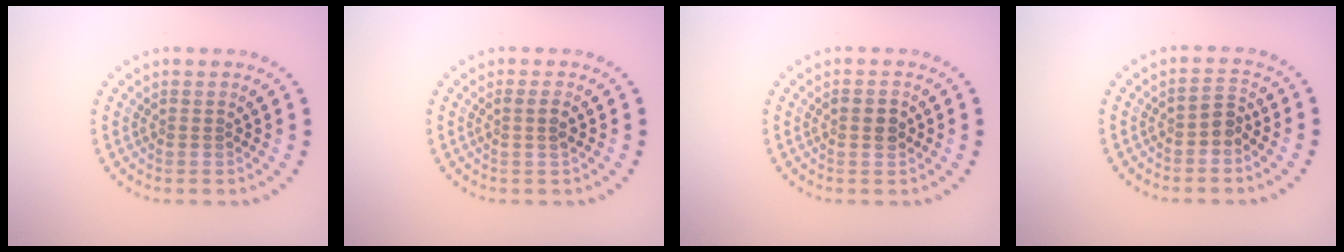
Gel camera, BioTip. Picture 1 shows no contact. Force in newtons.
{"total": 1.3, "press": 1.1, "slide": 0.6}
{"total": 1.5, "press": 1.5, "slide": 0.2}
{"total": 1.4, "press": 1.3, "slide": 0.7}